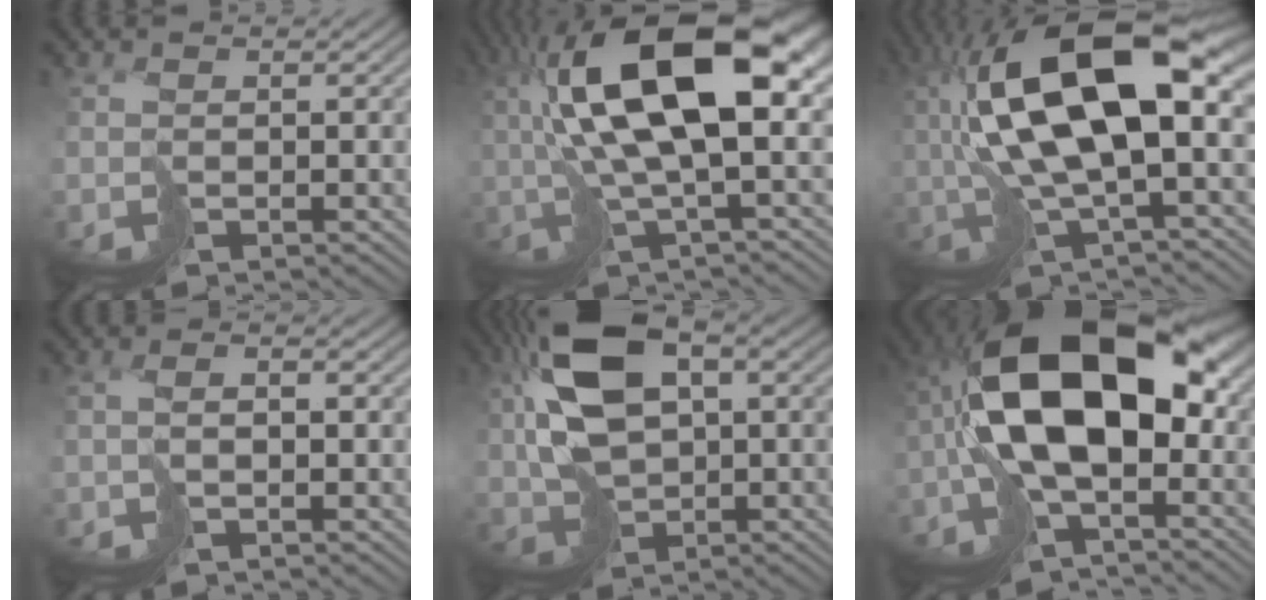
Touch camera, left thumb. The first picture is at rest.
{"total": 15.6, "force": [2.3, 5.3, 14.5], "torque": [-0.284, 0.005, 0.037]}
{"total": 16.6, "force": [1.3, 6.3, 15.3], "torque": [-0.305, 0.006, 0.019]}
{"total": 3.0, "force": [-1.3, 0.9, 2.5], "torque": [-0.057, 0.003, -0.028]}
{"total": 13.5, "force": [2.2, 8.0, 10.6], "torque": [-0.232, -0.001, 0.046]}
{"total": 17.5, "force": [-1.7, 9.2, 14.8], "torque": [-0.275, 0.008, -0.039]}